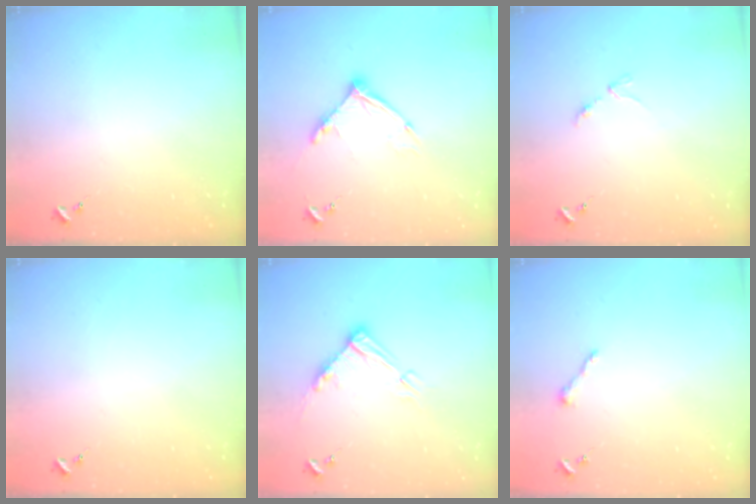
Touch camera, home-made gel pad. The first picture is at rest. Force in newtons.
{"total": 12.8, "press": 12.7, "slide": 1.2}
{"total": 2.8, "press": 2.8, "slide": 0.5}
{"total": 0.0}
{"total": 10.5, "press": 10.4, "slide": 1.2}
{"total": 4.3, "press": 4.3, "slide": 0.5}